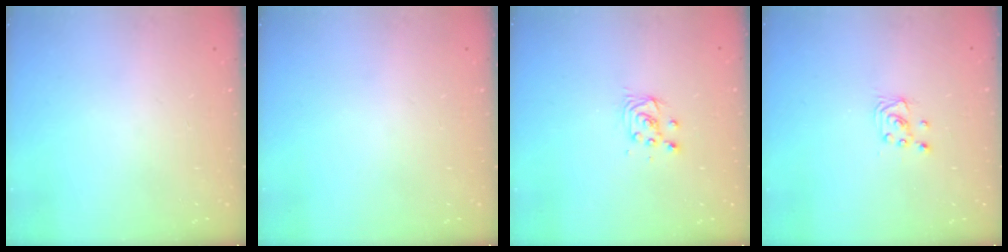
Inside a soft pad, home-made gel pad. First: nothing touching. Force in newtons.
{"total": 0.0}
{"total": 4.2, "press": 4.2, "slide": 0.5}
{"total": 2.5, "press": 2.5, "slide": 0.2}